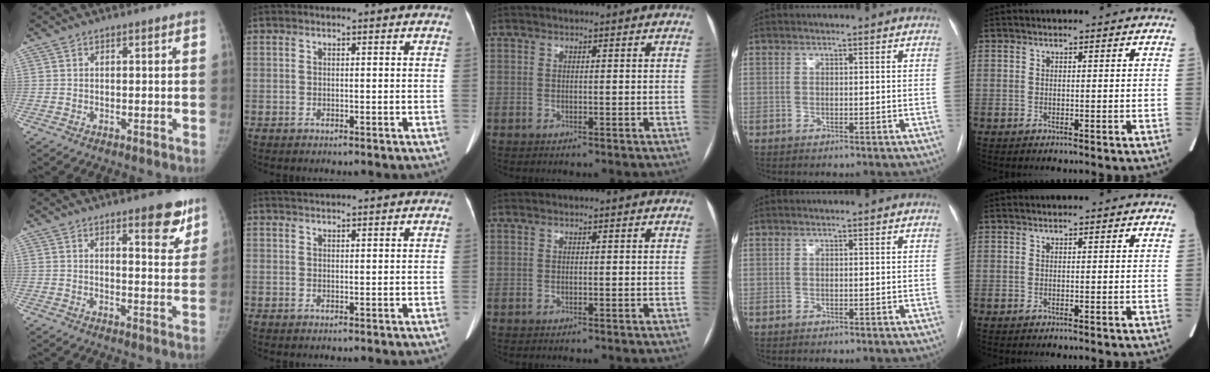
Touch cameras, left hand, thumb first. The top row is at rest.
{"thumb": {"total": 8.0, "force": [5.2, 2.7, 5.5], "torque": [-0.039, -0.030, 0.065]}, "index": {"total": 3.9, "force": [3.7, -0.1, 1.2], "torque": [-0.018, 0.032, 0.058]}}